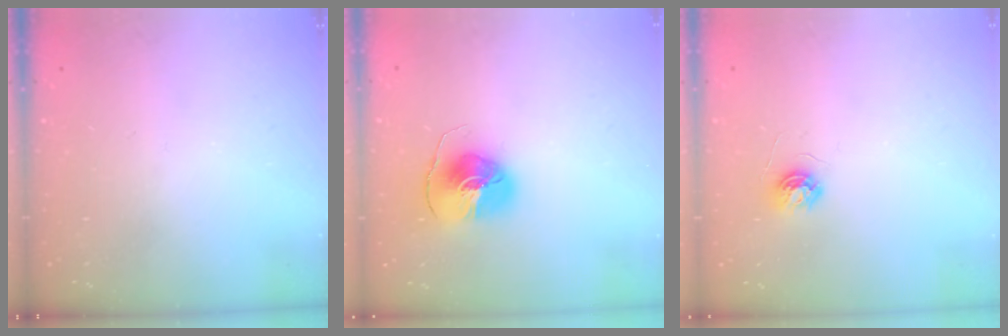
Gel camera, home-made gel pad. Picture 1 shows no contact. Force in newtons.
{"total": 8.7, "press": 8.7, "slide": 0.6}
{"total": 5.2, "press": 5.2, "slide": 0.5}